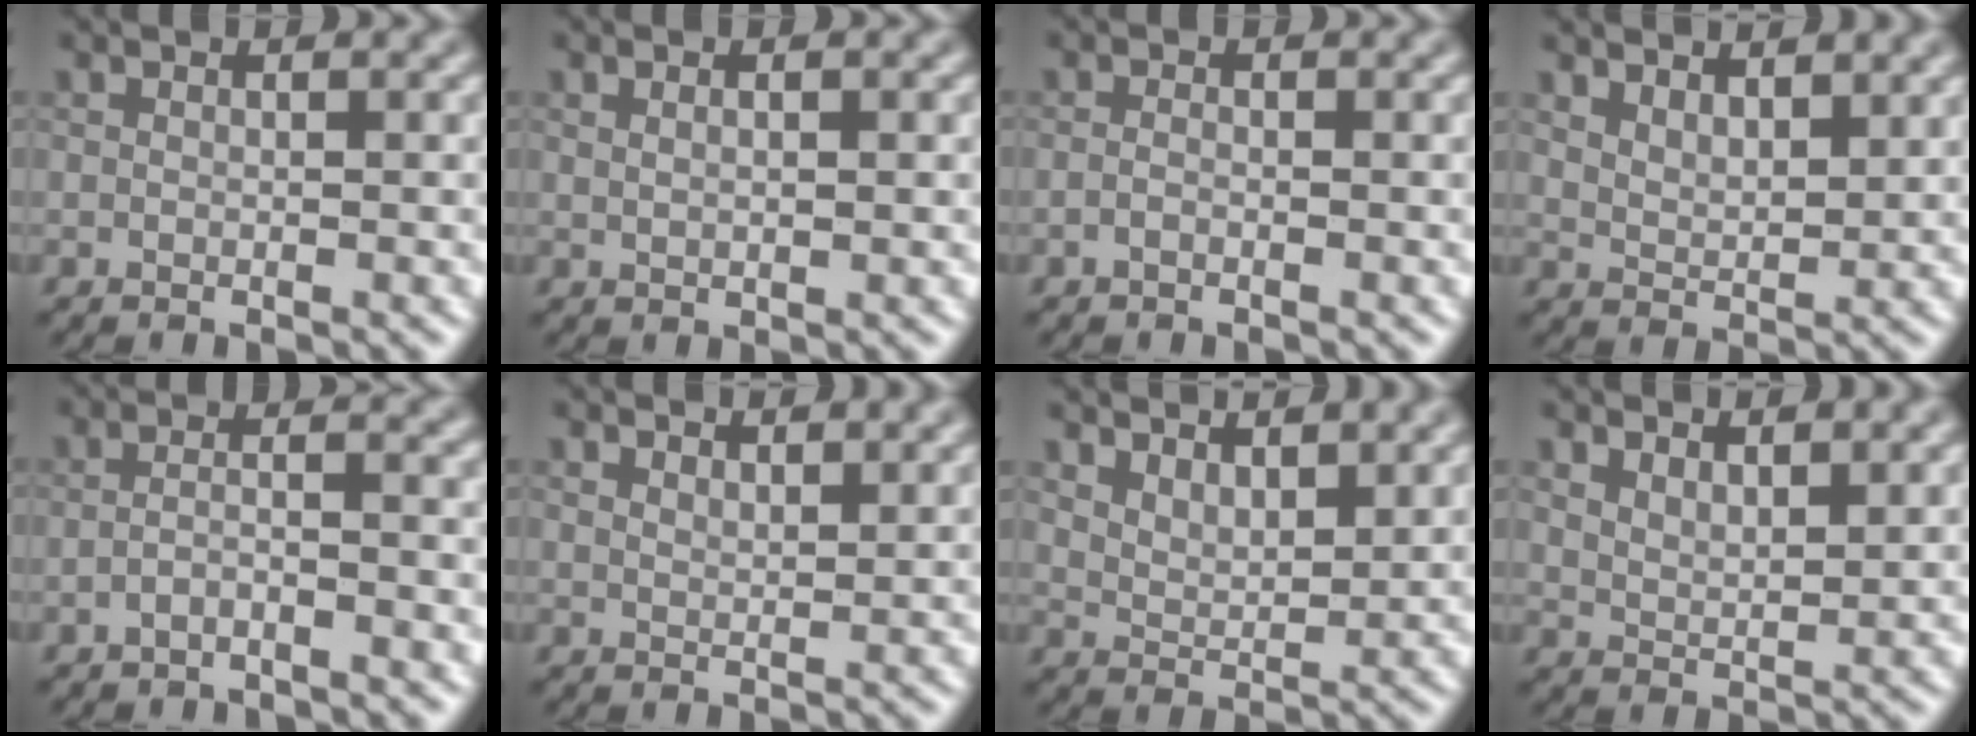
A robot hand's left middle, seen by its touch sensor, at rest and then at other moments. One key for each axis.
{"total": 1.4, "fx": 0.6, "fy": 0.5, "fz": 1.2, "tx": -0.017, "ty": -0.003, "tz": 0.011}
{"total": 0.6, "fx": -0.4, "fy": 0.2, "fz": 0.5, "tx": -0.011, "ty": -0.001, "tz": -0.010}
{"total": 3.6, "fx": 3.0, "fy": 1.2, "fz": 1.6, "tx": -0.025, "ty": 0.002, "tz": 0.051}
{"total": 2.0, "fx": -1.2, "fy": 0.3, "fz": 1.5, "tx": -0.028, "ty": 0.008, "tz": -0.028}
{"total": 2.2, "fx": 2.0, "fy": 0.5, "fz": 0.8, "tx": -0.012, "ty": 0.006, "tz": 0.029}
{"total": 5.5, "fx": 4.4, "fy": 2.1, "fz": 2.6, "tx": -0.041, "ty": 0.012, "tz": 0.057}
{"total": 2.9, "fx": 2.3, "fy": 0.9, "fz": 1.4, "tx": -0.026, "ty": -0.002, "tz": 0.044}